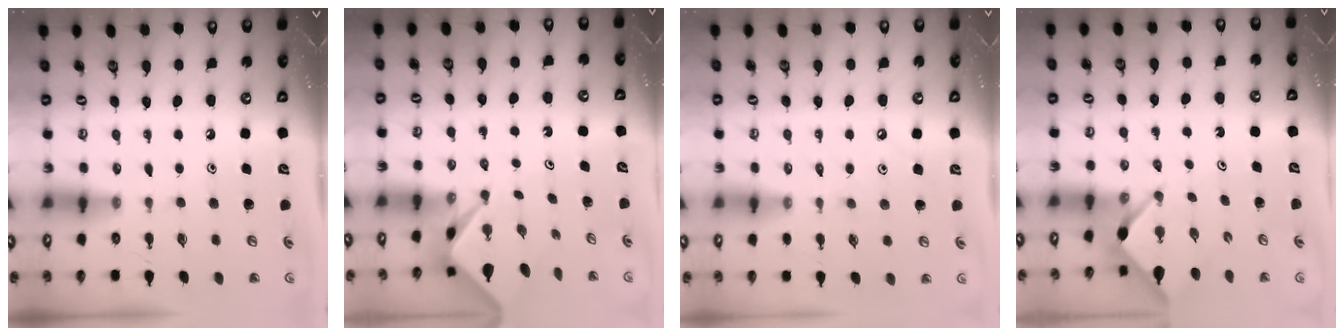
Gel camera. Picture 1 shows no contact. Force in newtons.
{"total": 2.3, "press": 2.3, "slide": 0.3}
{"total": 1.8, "press": 1.7, "slide": 0.4}
{"total": 2.6, "press": 2.5, "slide": 0.3}